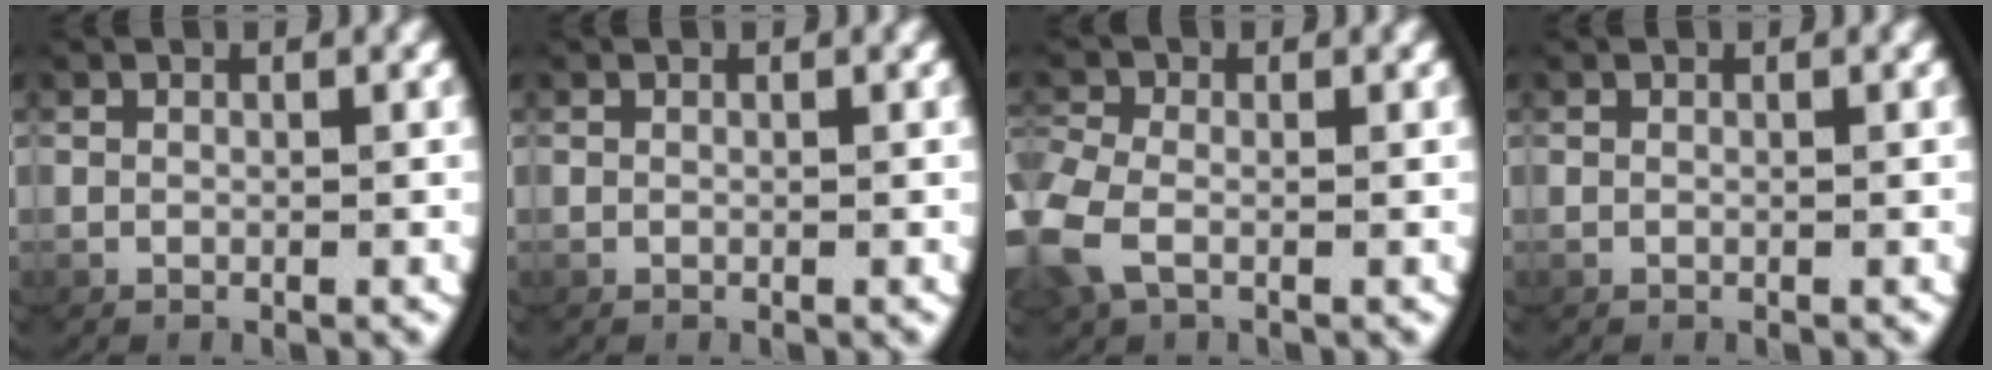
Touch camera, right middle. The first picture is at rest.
{"total": 0.0}
{"total": 2.5, "force": [-0.5, 1.7, 1.8], "torque": [-0.065, -0.007, -0.001]}
{"total": 0.0}